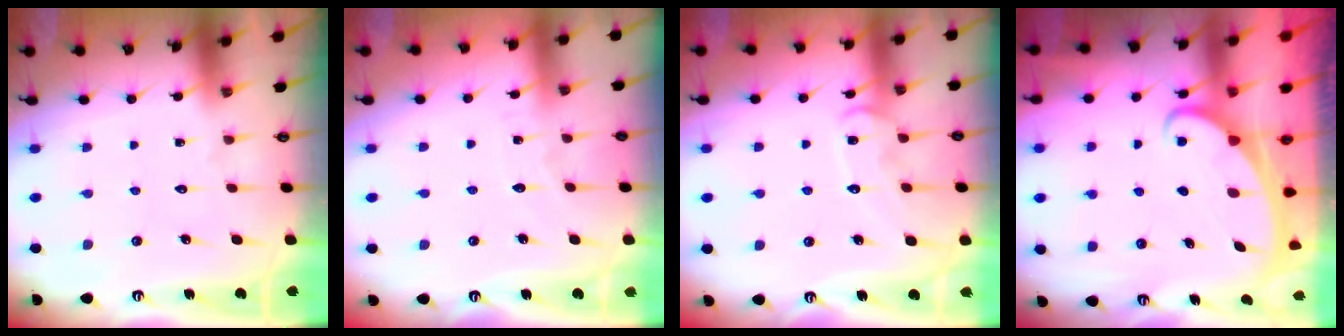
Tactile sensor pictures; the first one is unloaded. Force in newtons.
{"total": 3.0, "press": 3.0, "slide": 0.3}
{"total": 11.3, "press": 11.3, "slide": 0.9}
{"total": 2.5, "press": 2.5, "slide": 0.3}